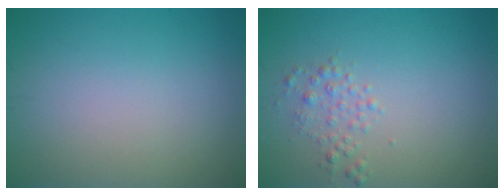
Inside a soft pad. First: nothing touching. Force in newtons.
{"total": 1.5, "press": 1.5, "slide": 0.0}